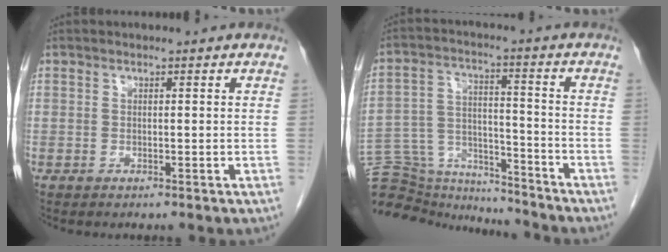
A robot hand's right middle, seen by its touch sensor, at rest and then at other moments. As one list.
[{"total": 16.6, "force": [-15.9, 3.3, 3.1], "torque": [-0.065, 0.032, -0.246]}]